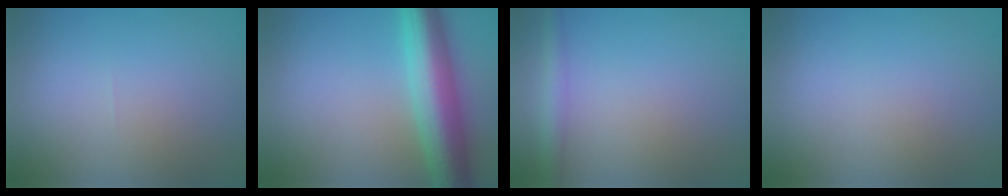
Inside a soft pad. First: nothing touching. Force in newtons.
{"total": 7.6, "press": 7.6, "slide": 0.1}
{"total": 2.3, "press": 2.3, "slide": 0.0}
{"total": 0.0}